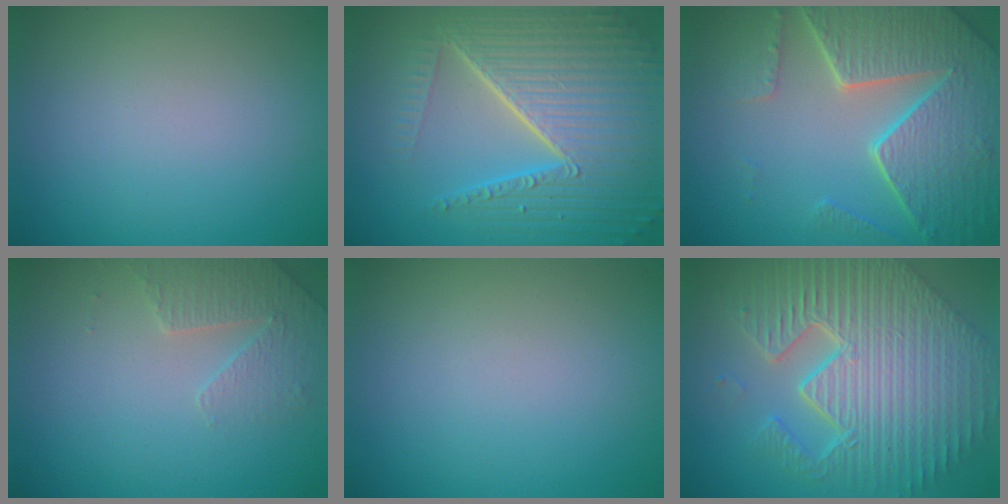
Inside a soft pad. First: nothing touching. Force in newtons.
{"total": 10.1, "press": 6.3, "slide": 7.9}
{"total": 8.2, "press": 5.9, "slide": 5.7}
{"total": 2.8, "press": 2.7, "slide": 0.7}
{"total": 0.0}
{"total": 11.5, "press": 7.5, "slide": 8.6}